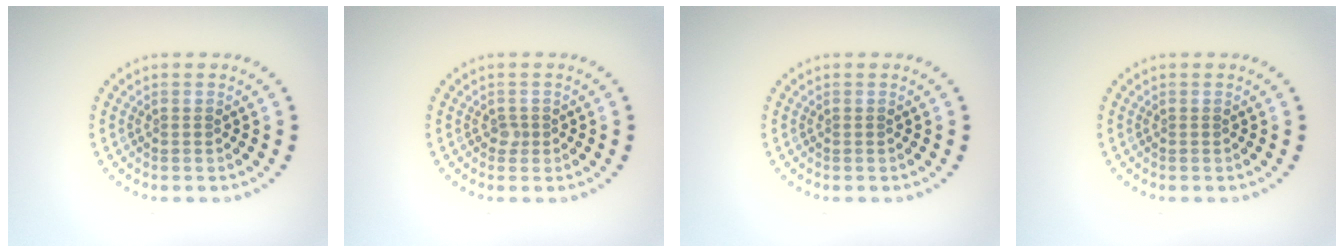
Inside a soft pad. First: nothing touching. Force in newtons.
{"total": 0.8, "press": 0.5, "slide": 0.6}
{"total": 0.0}
{"total": 0.0}